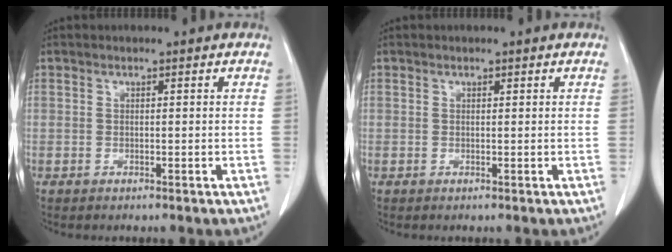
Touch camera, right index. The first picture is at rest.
{"total": 0.0}